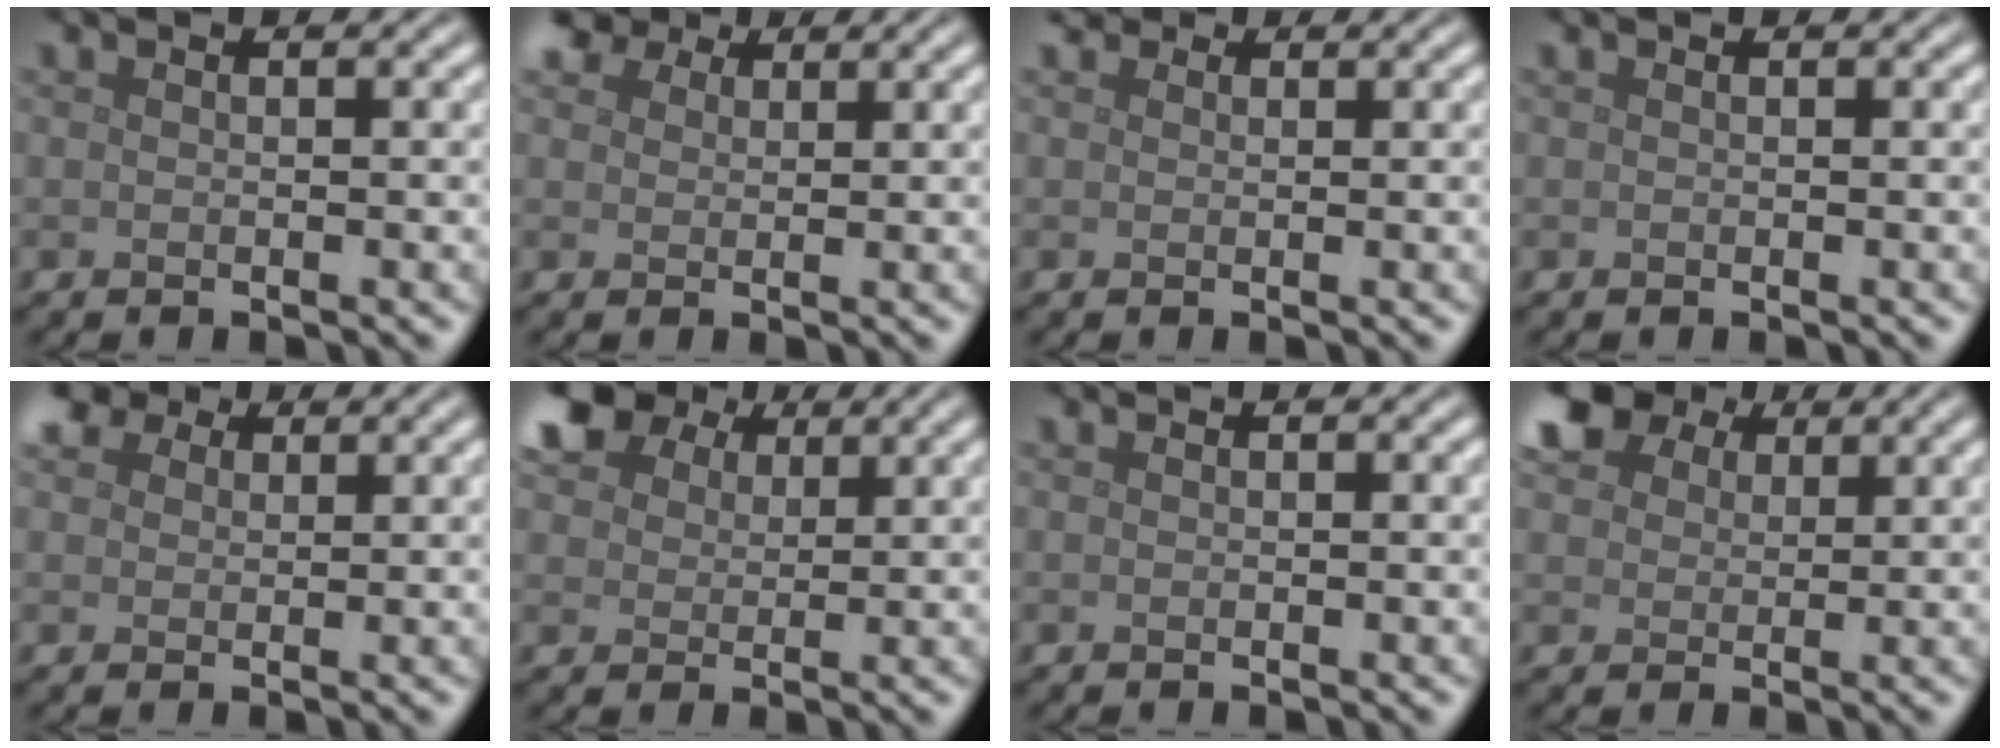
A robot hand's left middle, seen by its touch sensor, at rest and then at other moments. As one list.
[{"total": 5.1, "force": [3.7, 2.8, 2.1], "torque": [-0.052, 0.003, 0.059]}, {"total": 1.1, "force": [0.8, 0.6, 0.3], "torque": [-0.005, -0.003, 0.008]}, {"total": 0.0}, {"total": 4.7, "force": [3.2, 2.7, 2.0], "torque": [-0.047, 0.007, 0.048]}, {"total": 7.0, "force": [4.5, 4.2, 3.3], "torque": [-0.091, 0.022, 0.070]}, {"total": 0.0}, {"total": 6.3, "force": [4.0, 3.9, 3.0], "torque": [-0.080, 0.019, 0.060]}]